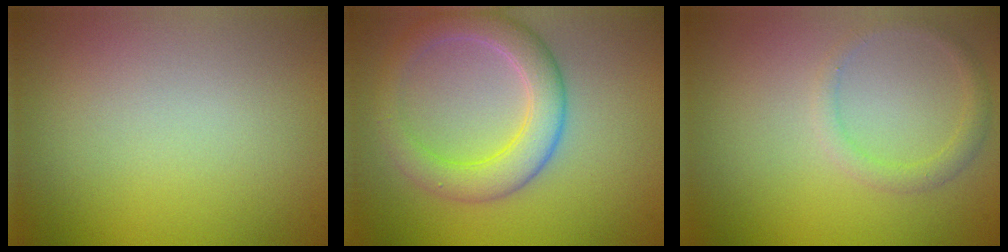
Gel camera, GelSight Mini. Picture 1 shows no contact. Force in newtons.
{"total": 4.8, "press": 4.8, "slide": 0.2}
{"total": 1.4, "press": 1.4, "slide": 0.2}